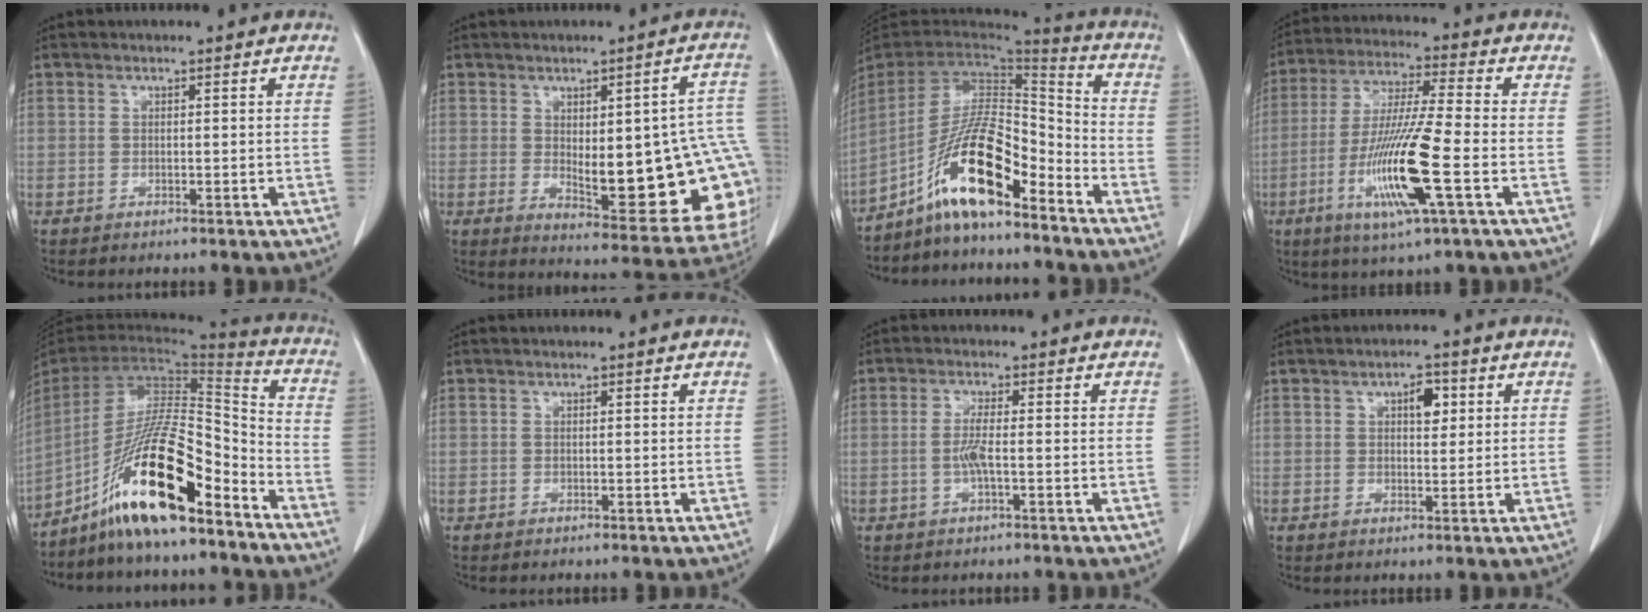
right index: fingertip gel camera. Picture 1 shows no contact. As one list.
[{"total": 20.7, "force": [-1.8, 6.2, 19.7], "torque": [-0.164, 0.017, 0.002]}, {"total": 13.8, "force": [-8.9, 2.7, 10.2], "torque": [-0.192, 0.014, -0.162]}, {"total": 14.8, "force": [-4.7, 0.1, 14.0], "torque": [-0.285, -0.022, -0.092]}, {"total": 18.2, "force": [-12.1, 2.5, 13.3], "torque": [-0.271, -0.004, -0.221]}, {"total": 0.0}, {"total": 2.9, "force": [-0.6, 0.1, 2.9], "torque": [-0.063, -0.002, -0.014]}, {"total": 3.4, "force": [1.2, 1.6, 2.8], "torque": [-0.041, 0.004, 0.017]}]